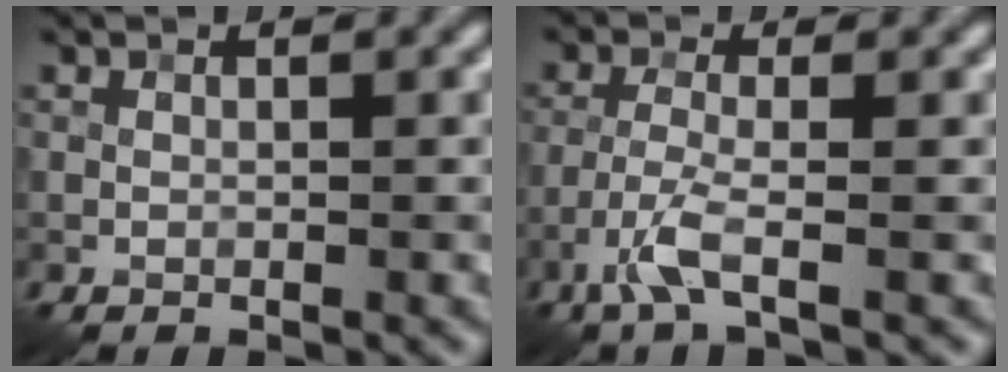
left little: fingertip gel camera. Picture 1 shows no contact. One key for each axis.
{"total": 3.2, "fx": -1.7, "fy": 0.4, "fz": 2.6, "tx": -0.061, "ty": 0.003, "tz": -0.046}